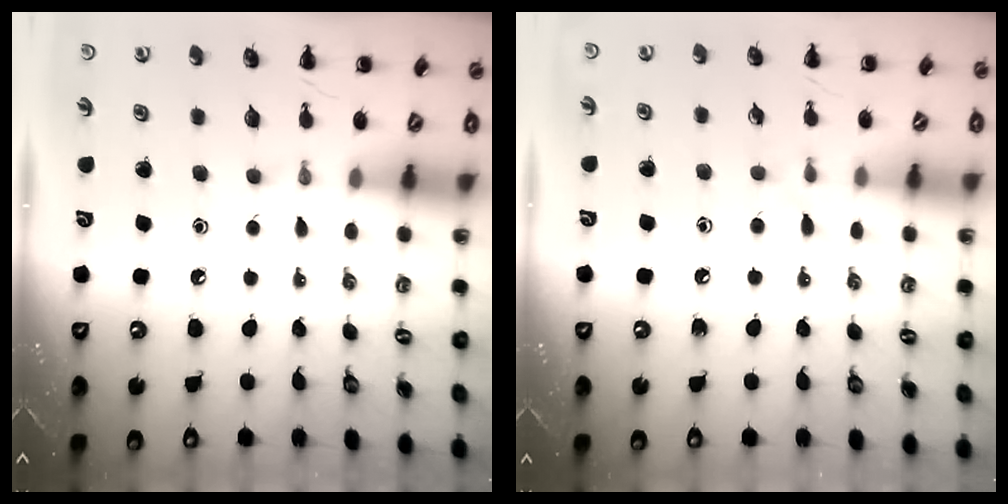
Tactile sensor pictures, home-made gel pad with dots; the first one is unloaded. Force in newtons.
{"total": 4.9, "press": 4.4, "slide": 2.0}